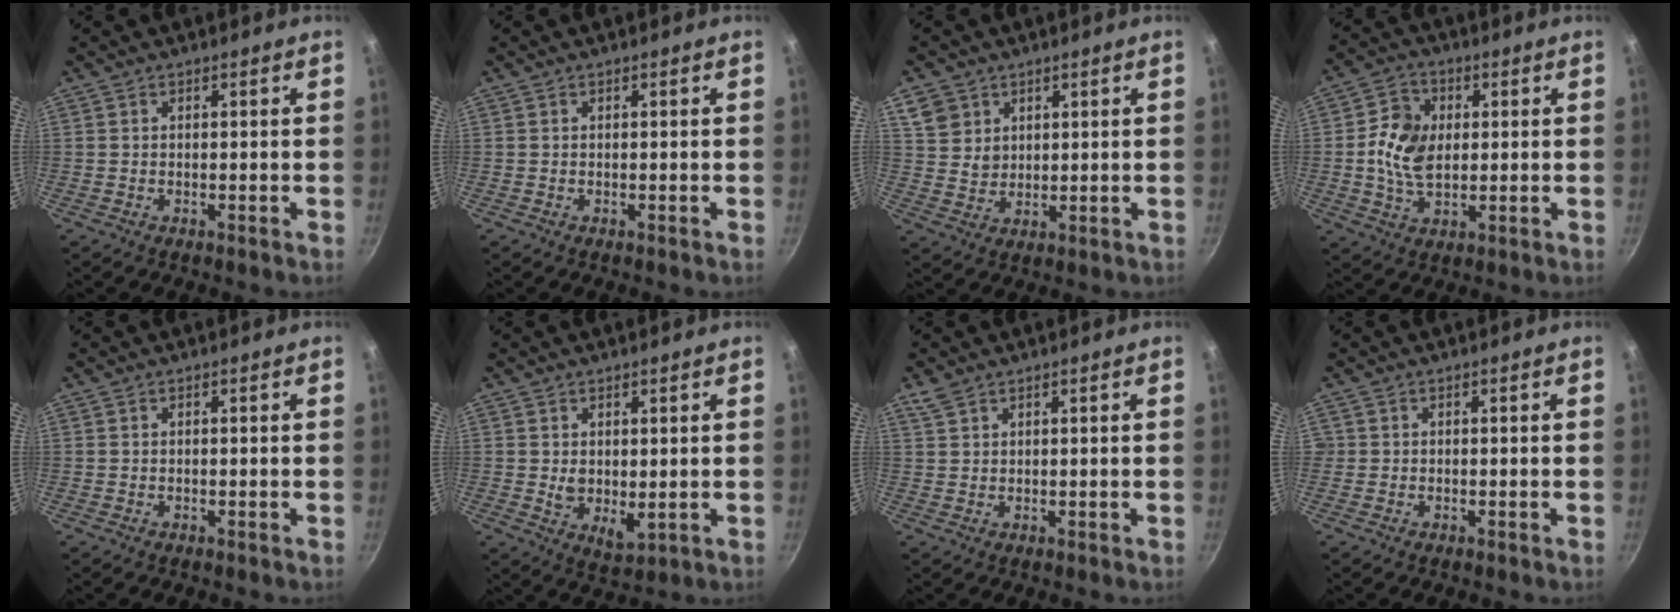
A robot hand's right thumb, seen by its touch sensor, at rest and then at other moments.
{"total": 0.0}
{"total": 6.7, "force": [3.3, 5.5, 2.0], "torque": [-0.011, -0.010, 0.069]}
{"total": 9.4, "force": [0.7, 6.7, 6.5], "torque": [-0.105, 0.004, 0.006]}
{"total": 0.0}
{"total": 4.8, "force": [1.1, 2.8, 3.7], "torque": [-0.057, -0.021, 0.024]}
{"total": 2.4, "force": [1.8, 1.1, 1.1], "torque": [-0.022, -0.001, 0.042]}
{"total": 0.6, "force": [0.0, 0.6, 0.0], "torque": [0.007, 0.001, -0.003]}